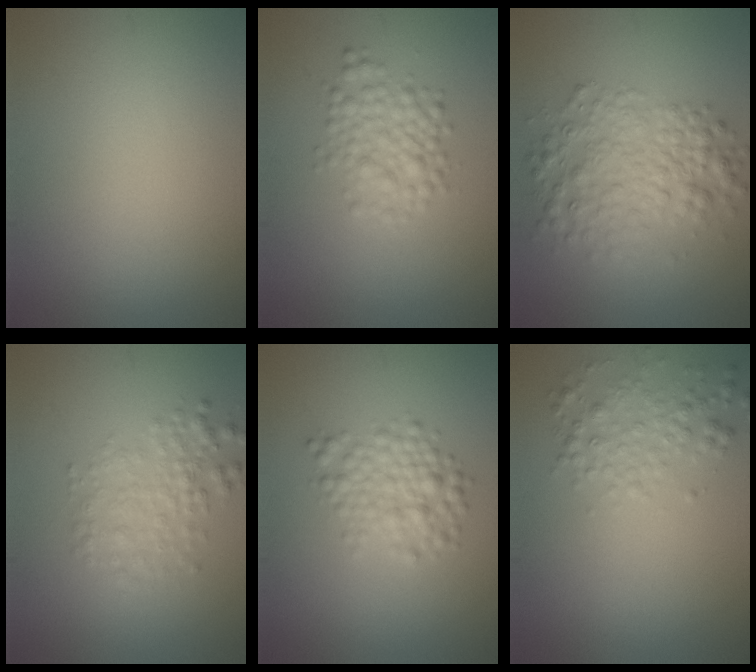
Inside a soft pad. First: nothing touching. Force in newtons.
{"total": 3.3, "press": 3.2, "slide": 0.1}
{"total": 5.1, "press": 5.1, "slide": 0.0}
{"total": 2.9, "press": 2.9, "slide": 0.1}
{"total": 3.4, "press": 3.4, "slide": 0.1}
{"total": 2.5, "press": 2.5, "slide": 0.1}